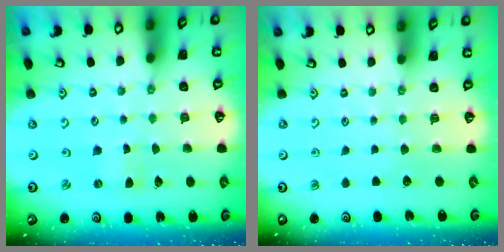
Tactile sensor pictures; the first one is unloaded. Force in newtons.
{"total": 0.0}